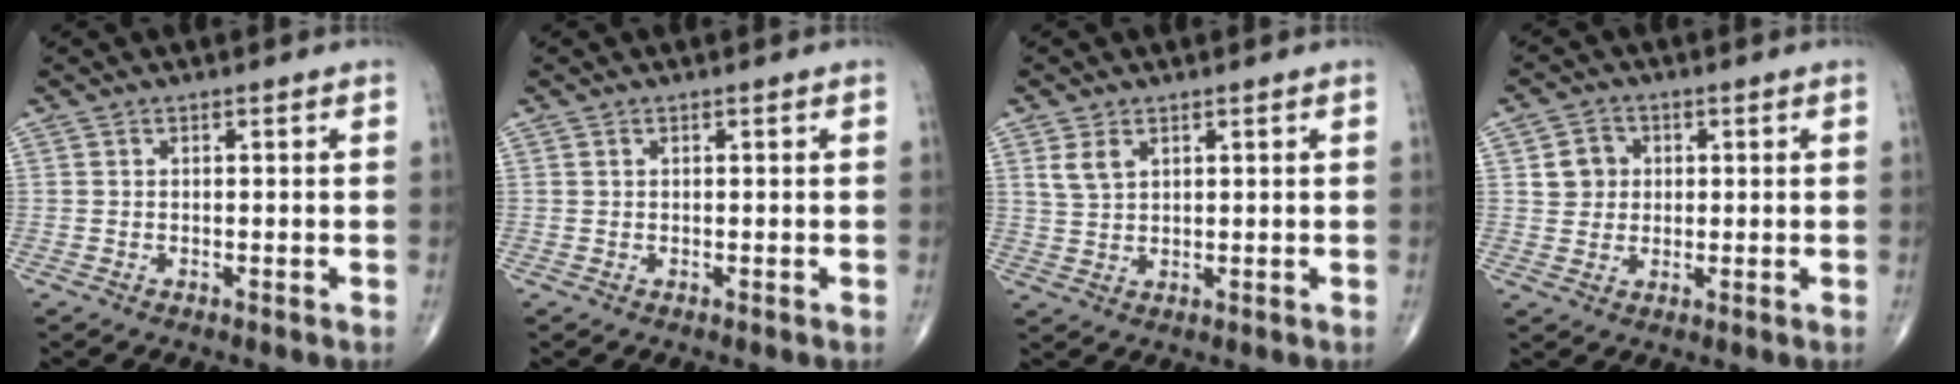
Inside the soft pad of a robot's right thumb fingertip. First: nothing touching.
{"total": 0.0}
{"total": 3.4, "force": [1.7, 2.0, 2.1], "torque": [-0.041, -0.003, 0.042]}
{"total": 4.8, "force": [1.0, 4.3, 1.7], "torque": [-0.003, 0.002, 0.013]}